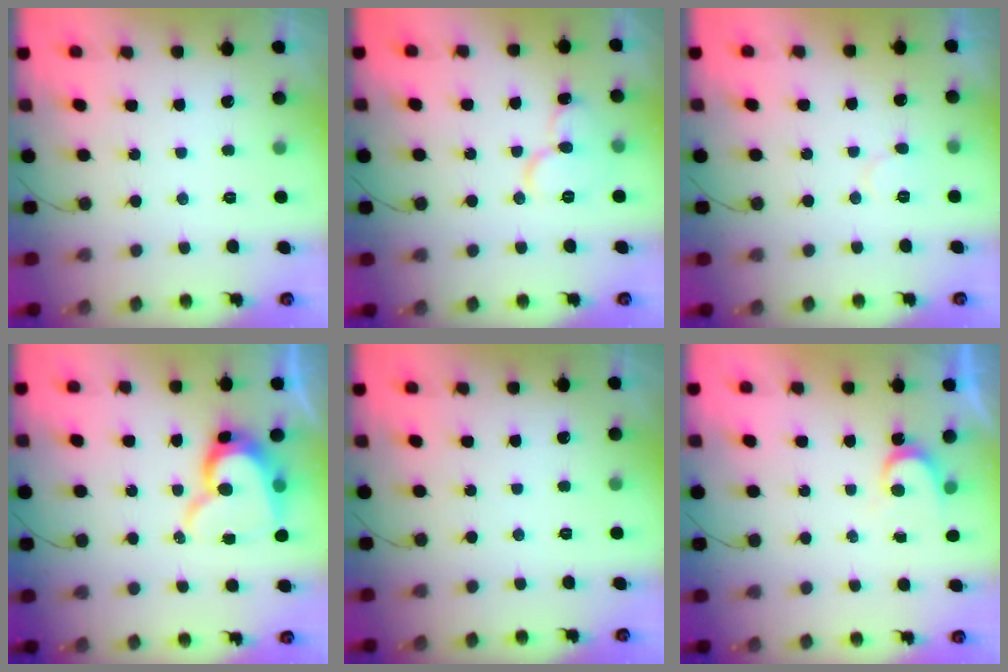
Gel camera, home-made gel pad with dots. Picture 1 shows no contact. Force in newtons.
{"total": 8.9, "press": 8.8, "slide": 1.1}
{"total": 5.3, "press": 5.2, "slide": 0.6}
{"total": 13.1, "press": 13.0, "slide": 1.2}
{"total": 0.0}
{"total": 3.5, "press": 3.5, "slide": 0.3}